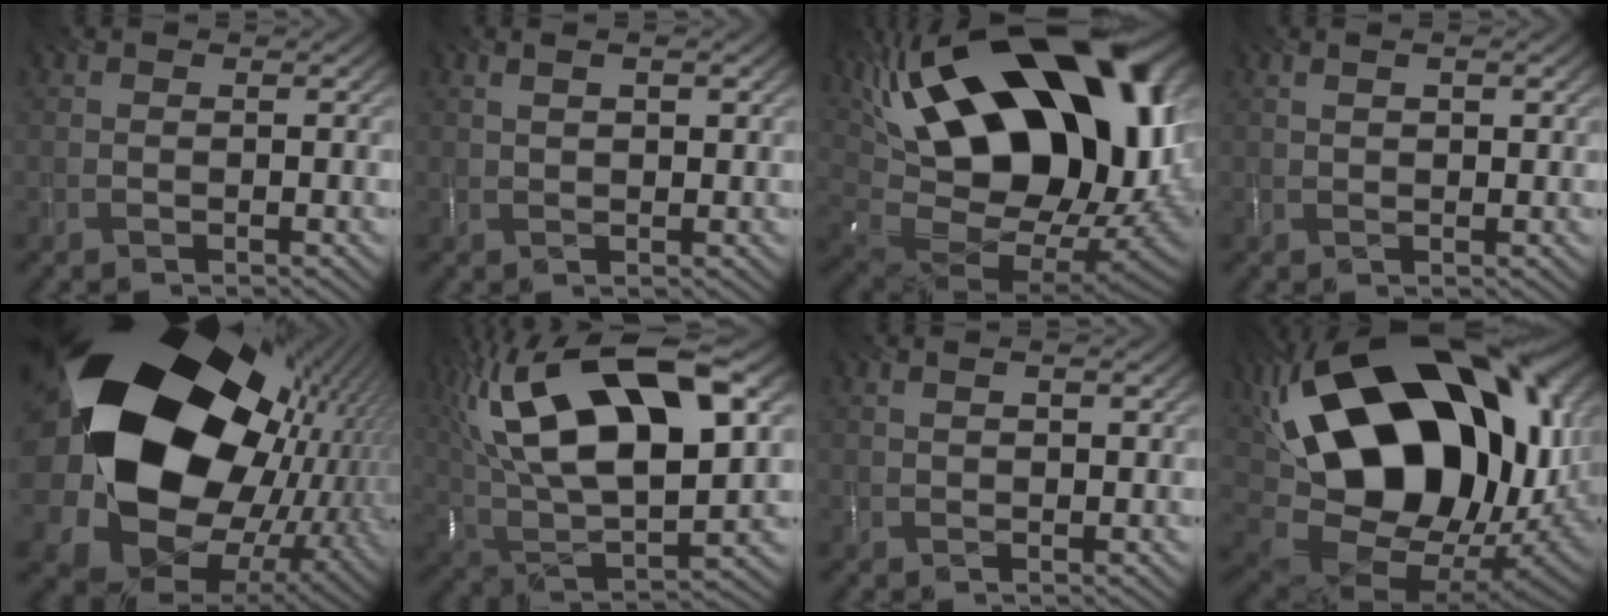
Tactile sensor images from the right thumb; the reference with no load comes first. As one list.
[{"total": 3.1, "force": [1.4, 1.0, 2.6], "torque": [-0.047, 0.002, 0.035]}, {"total": 23.0, "force": [6.7, 12.2, 18.4], "torque": [-0.353, 0.026, 0.125]}, {"total": 2.7, "force": [1.3, 0.9, 2.2], "torque": [-0.041, 0.002, 0.032]}, {"total": 23.9, "force": [3.5, 18.8, 14.3], "torque": [-0.319, -0.084, 0.091]}, {"total": 20.1, "force": [7.5, 9.7, 15.9], "torque": [-0.325, 0.040, 0.129]}, {"total": 2.3, "force": [1.1, 0.8, 1.9], "torque": [-0.036, 0.002, 0.027]}, {"total": 23.1, "force": [5.1, 14.1, 17.5], "torque": [-0.354, -0.001, 0.108]}]